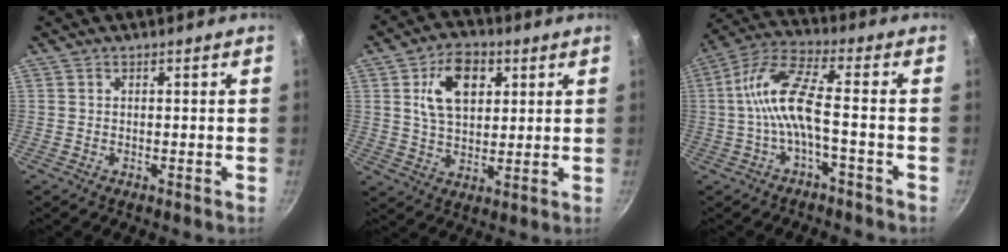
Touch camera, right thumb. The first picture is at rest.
{"total": 11.5, "force": [3.7, 7.4, 8.0], "torque": [-0.109, -0.007, 0.062]}
{"total": 10.5, "force": [-2.2, 2.9, 9.9], "torque": [-0.216, 0.038, -0.052]}